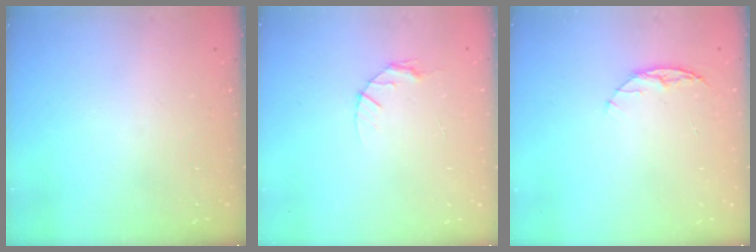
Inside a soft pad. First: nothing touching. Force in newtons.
{"total": 3.9, "press": 3.9, "slide": 0.5}
{"total": 6.1, "press": 6.0, "slide": 0.7}